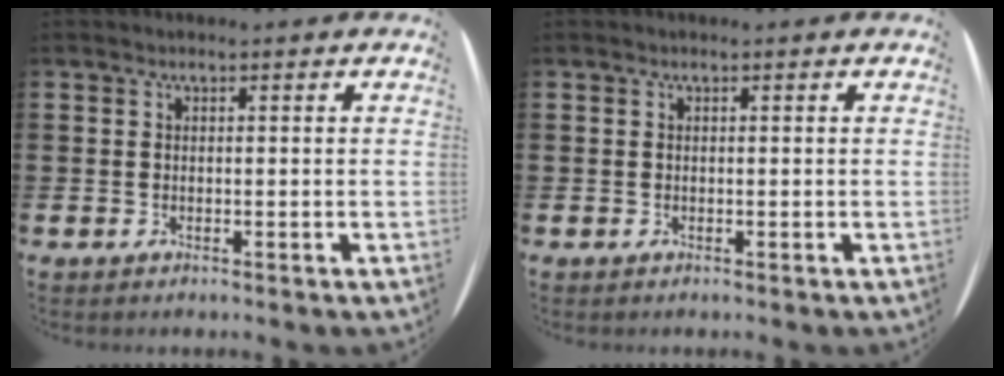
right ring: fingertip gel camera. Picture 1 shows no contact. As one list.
[{"total": 0.0}]